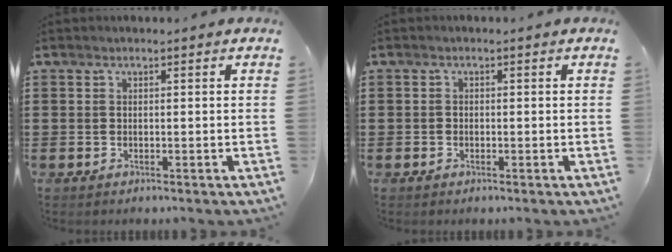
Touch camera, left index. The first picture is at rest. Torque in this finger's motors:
{"motor_torque": [-0.50, 0.65, -0.04, -0.01]}